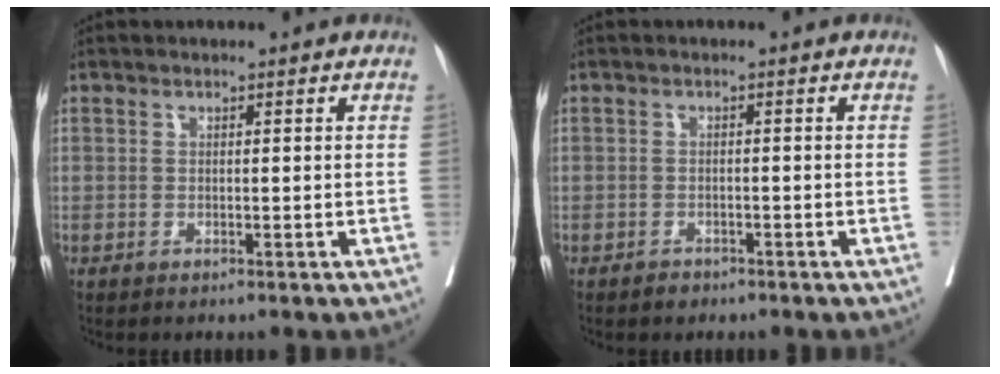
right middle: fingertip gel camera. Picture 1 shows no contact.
{"total": 1.5, "force": [-1.2, 0.8, 0.3], "torque": [-0.008, 0.001, -0.017]}